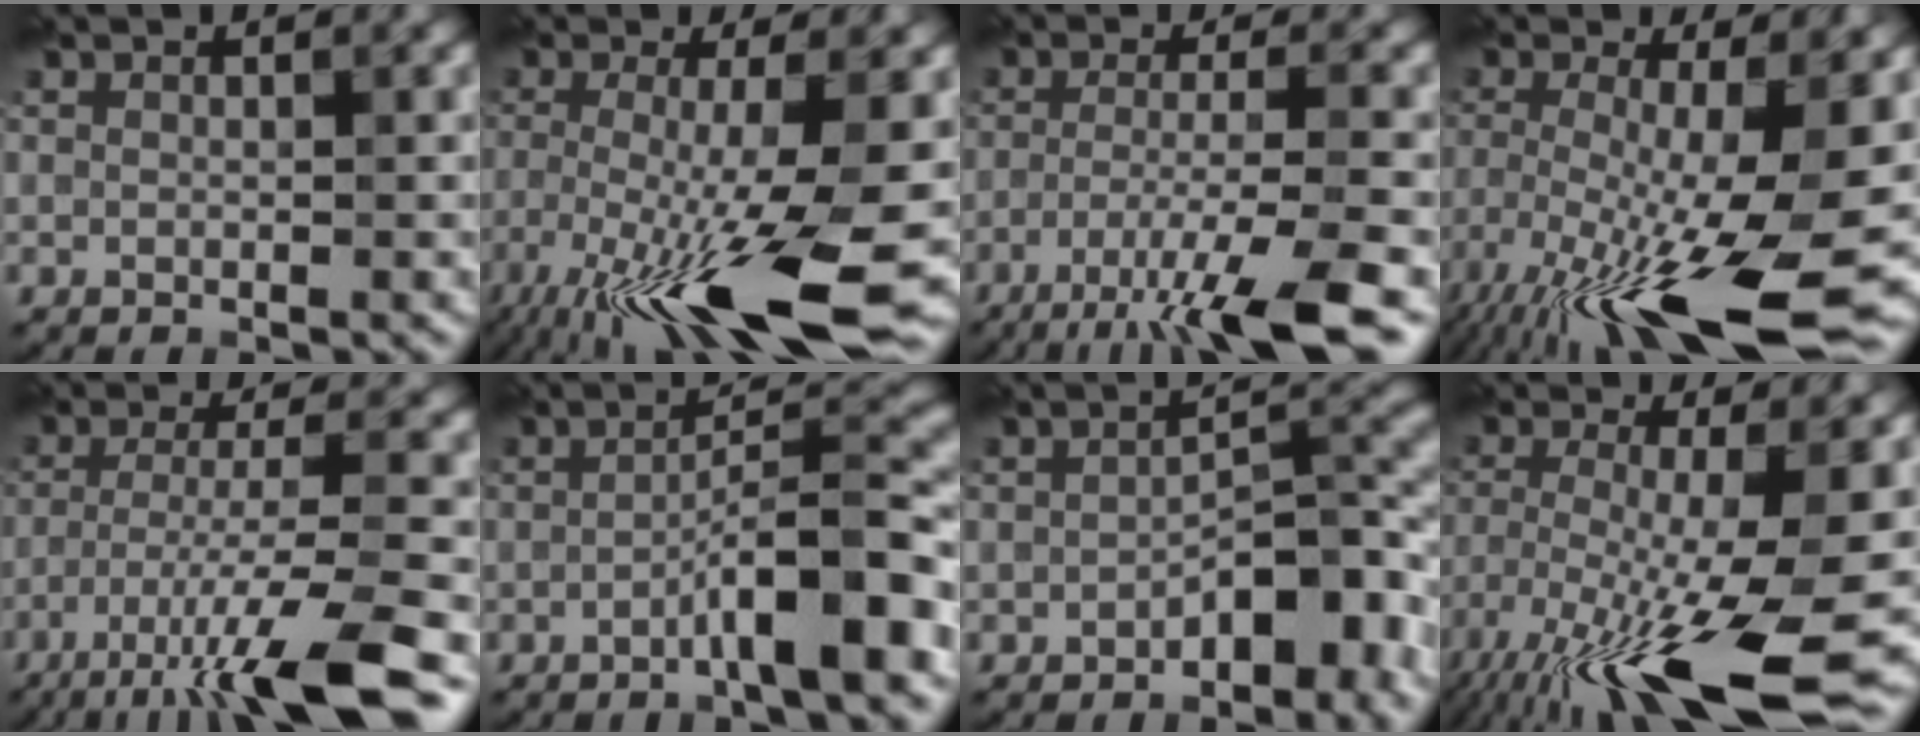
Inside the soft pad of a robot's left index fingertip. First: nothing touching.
{"total": 12.3, "force": [-5.2, 2.4, 10.9], "torque": [-0.196, -0.027, -0.088]}
{"total": 7.6, "force": [-4.5, 1.0, 6.1], "torque": [-0.091, -0.001, -0.080]}
{"total": 15.1, "force": [-6.3, 3.6, 13.3], "torque": [-0.238, -0.027, -0.109]}
{"total": 9.0, "force": [-5.5, 1.3, 7.1], "torque": [-0.104, 0.000, -0.099]}
{"total": 6.5, "force": [-2.9, 0.9, 5.8], "torque": [-0.089, 0.024, -0.052]}
{"total": 5.2, "force": [-2.4, 2.2, 4.0], "torque": [-0.052, 0.017, -0.042]}
{"total": 14.0, "force": [-6.7, 2.9, 11.9], "torque": [-0.231, -0.031, -0.113]}